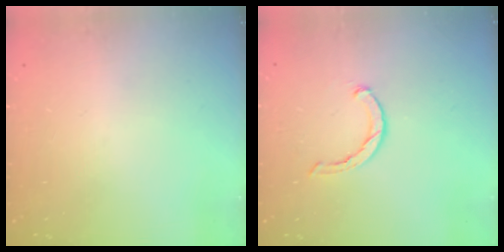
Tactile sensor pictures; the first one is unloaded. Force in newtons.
{"total": 2.3, "press": 2.2, "slide": 0.5}